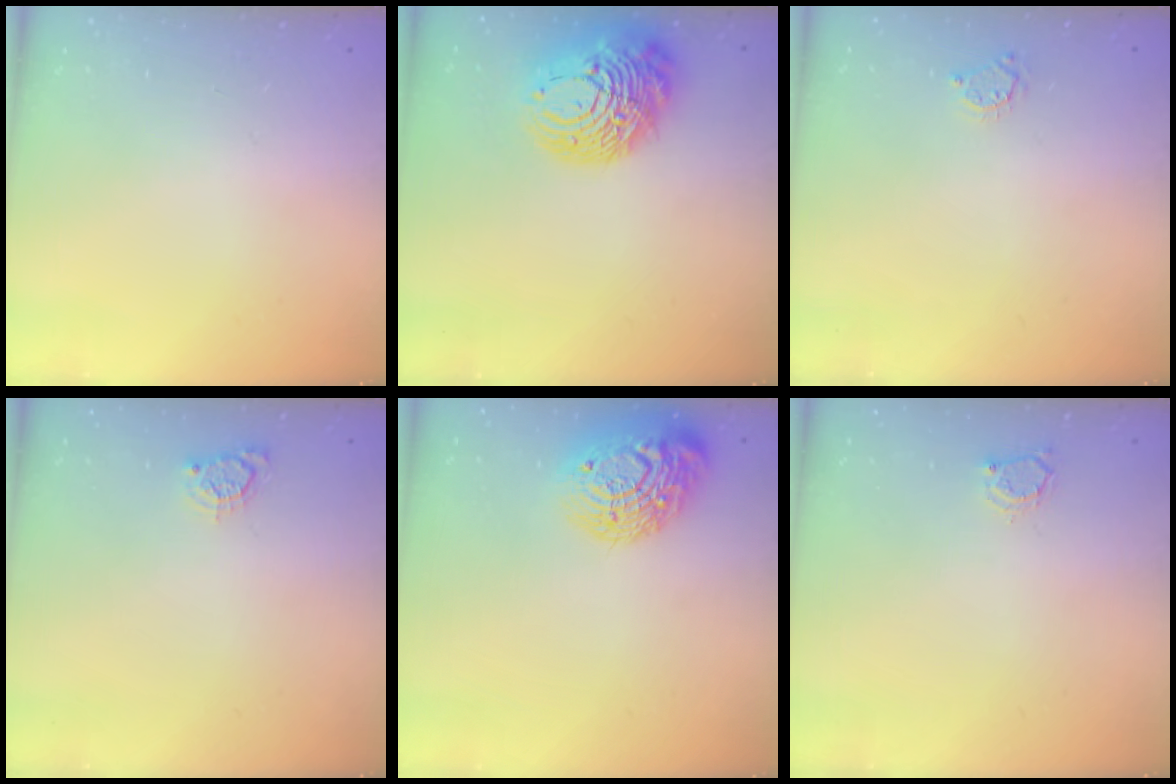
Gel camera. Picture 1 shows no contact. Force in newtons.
{"total": 16.9, "press": 16.8, "slide": 1.7}
{"total": 3.3, "press": 3.3, "slide": 0.3}
{"total": 3.3, "press": 3.3, "slide": 0.5}
{"total": 17.6, "press": 17.6, "slide": 1.1}
{"total": 3.3, "press": 3.2, "slide": 0.5}